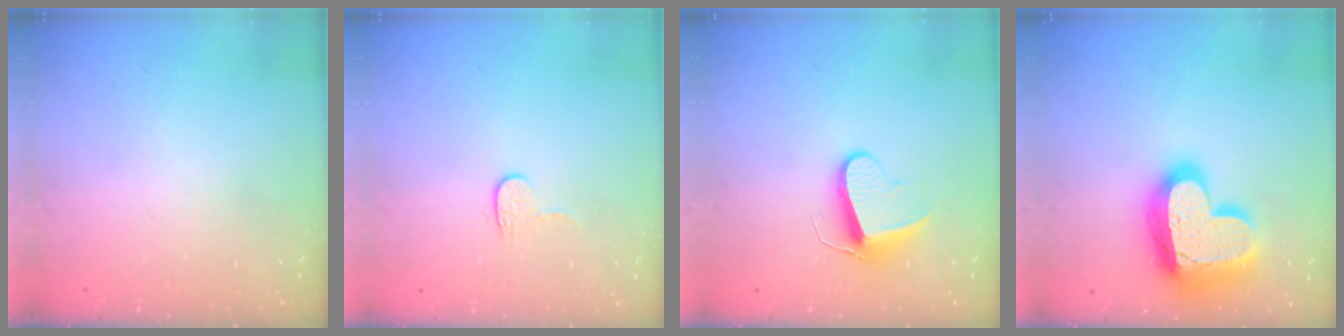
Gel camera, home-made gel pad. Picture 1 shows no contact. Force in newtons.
{"total": 3.4, "press": 3.4, "slide": 0.4}
{"total": 9.4, "press": 9.4, "slide": 0.7}
{"total": 23.3, "press": 23.2, "slide": 1.9}